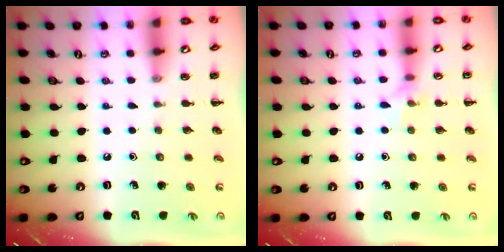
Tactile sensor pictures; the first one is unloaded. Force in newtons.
{"total": 6.4, "press": 6.2, "slide": 1.5}